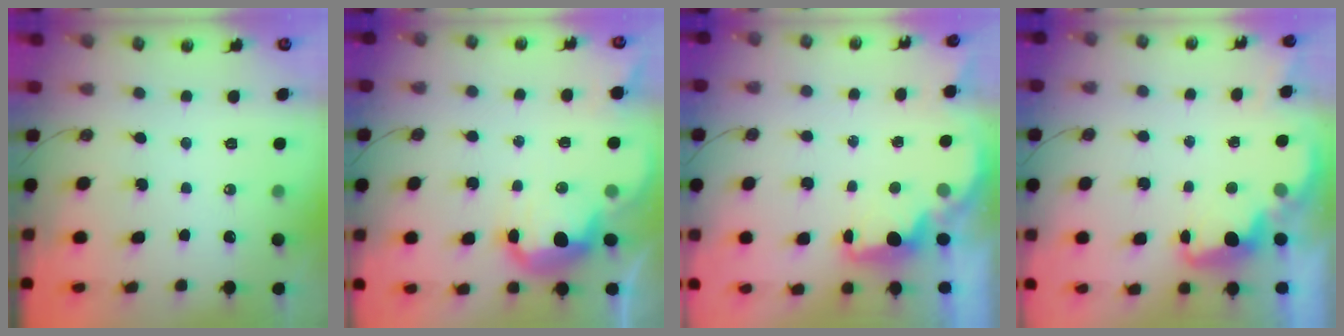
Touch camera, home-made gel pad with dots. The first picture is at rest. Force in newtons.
{"total": 10.0, "press": 10.0, "slide": 0.8}
{"total": 2.2, "press": 2.1, "slide": 0.8}
{"total": 2.1, "press": 2.0, "slide": 0.6}